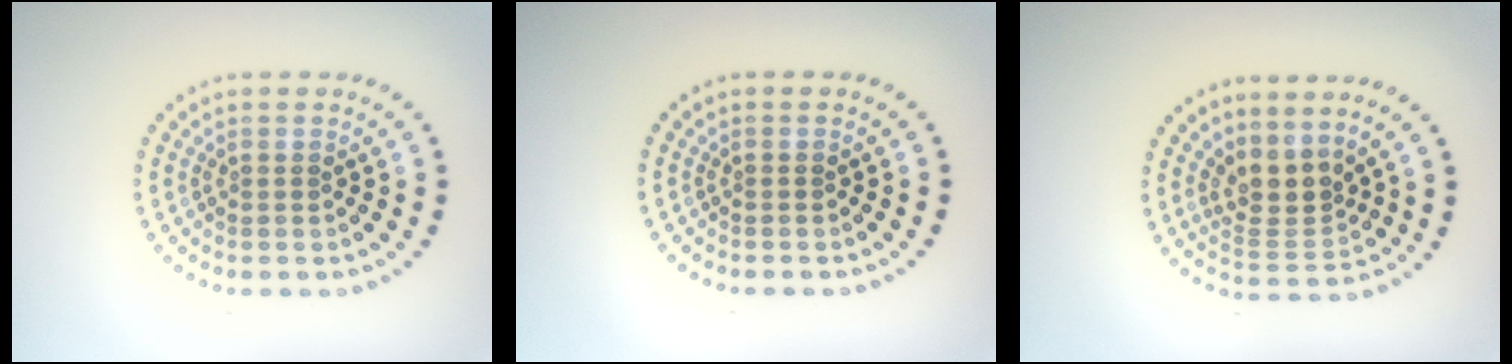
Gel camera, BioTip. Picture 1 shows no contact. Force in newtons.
{"total": 0.0}
{"total": 3.2, "press": 2.4, "slide": 2.1}